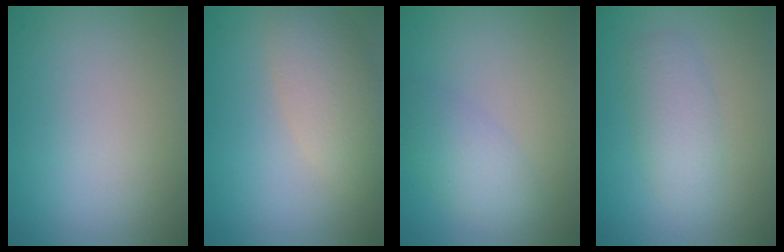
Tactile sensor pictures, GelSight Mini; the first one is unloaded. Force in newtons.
{"total": 4.6, "press": 4.6, "slide": 0.3}
{"total": 2.8, "press": 2.8, "slide": 0.1}
{"total": 2.9, "press": 2.9, "slide": 0.1}